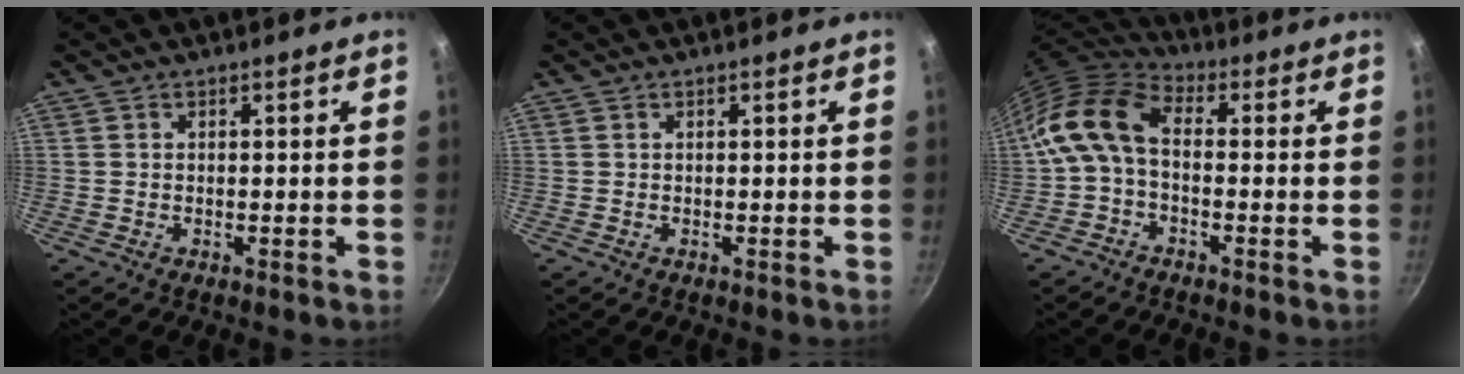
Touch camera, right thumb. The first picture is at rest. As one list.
[{"total": 0.0}, {"total": 11.7, "force": [-0.3, 7.0, 9.4], "torque": [-0.185, 0.033, -0.021]}]